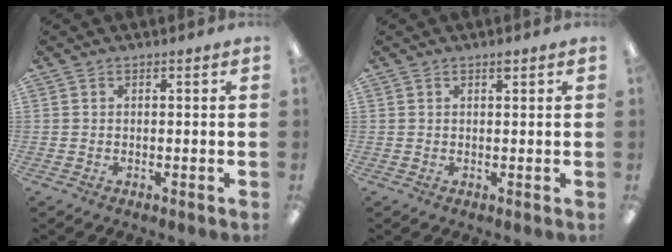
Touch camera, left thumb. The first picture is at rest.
{"total": 1.3, "force": [1.0, 0.4, 0.8], "torque": [-0.010, -0.003, 0.015]}